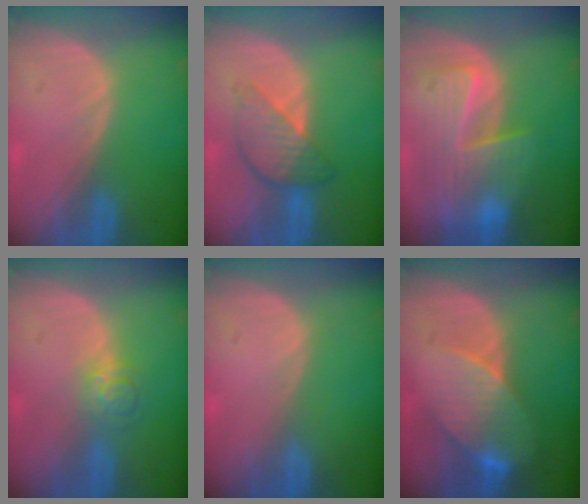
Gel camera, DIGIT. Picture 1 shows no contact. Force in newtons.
{"total": 5.6, "press": 5.6, "slide": 0.3}
{"total": 10.2, "press": 8.9, "slide": 5.0}
{"total": 3.9, "press": 3.6, "slide": 1.6}
{"total": 0.0}
{"total": 8.3, "press": 7.6, "slide": 3.4}